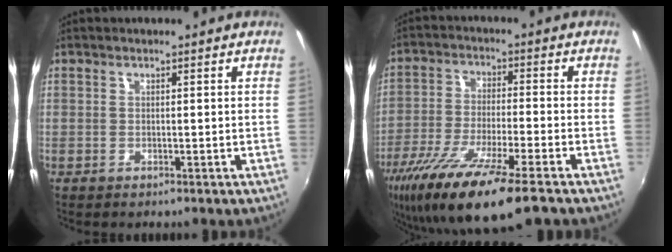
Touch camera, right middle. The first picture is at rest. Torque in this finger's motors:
{"motor_torque": [1.37, -0.77, 0.43, 0.21]}